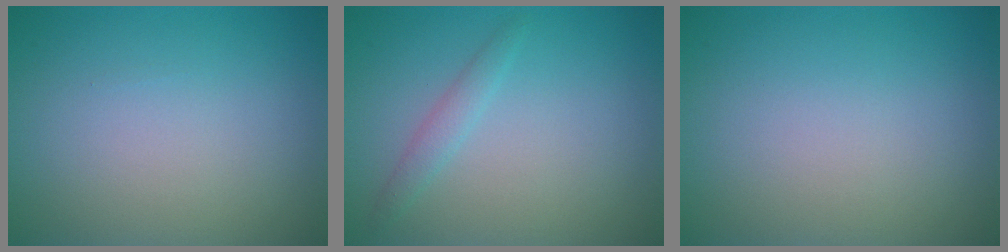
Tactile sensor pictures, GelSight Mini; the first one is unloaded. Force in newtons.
{"total": 1.3, "press": 1.3, "slide": 0.1}
{"total": 0.0}